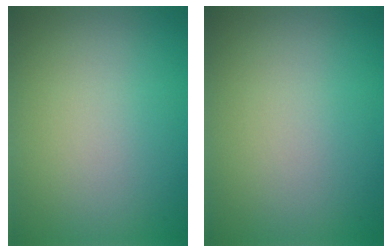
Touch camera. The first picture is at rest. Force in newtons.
{"total": 0.0}